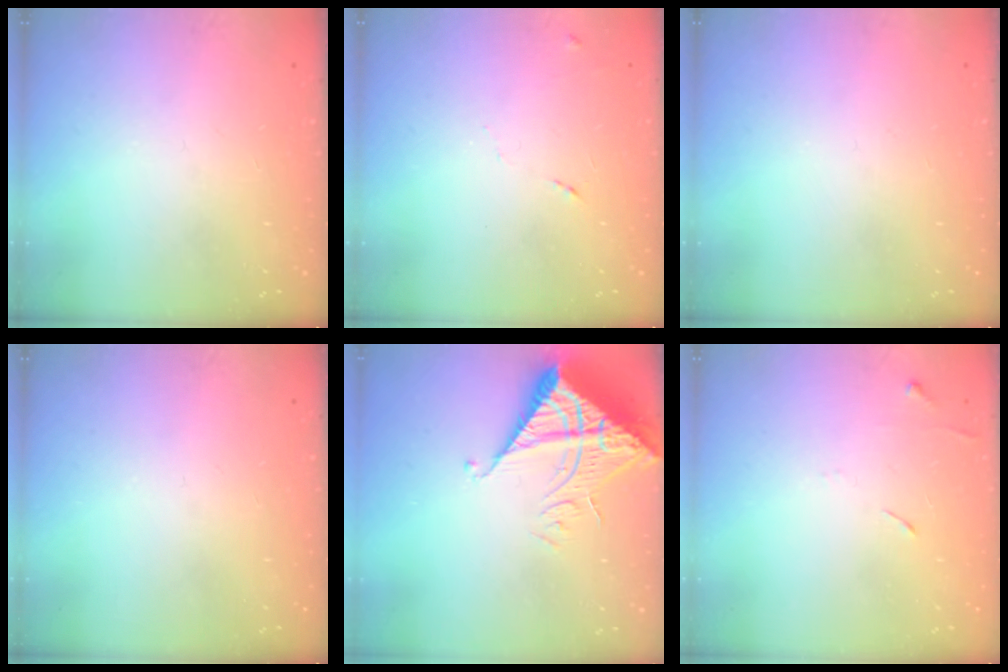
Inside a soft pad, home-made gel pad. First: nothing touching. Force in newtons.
{"total": 4.7, "press": 4.7, "slide": 0.6}
{"total": 0.0}
{"total": 0.0}
{"total": 12.1, "press": 12.0, "slide": 1.3}
{"total": 5.4, "press": 5.4, "slide": 0.7}